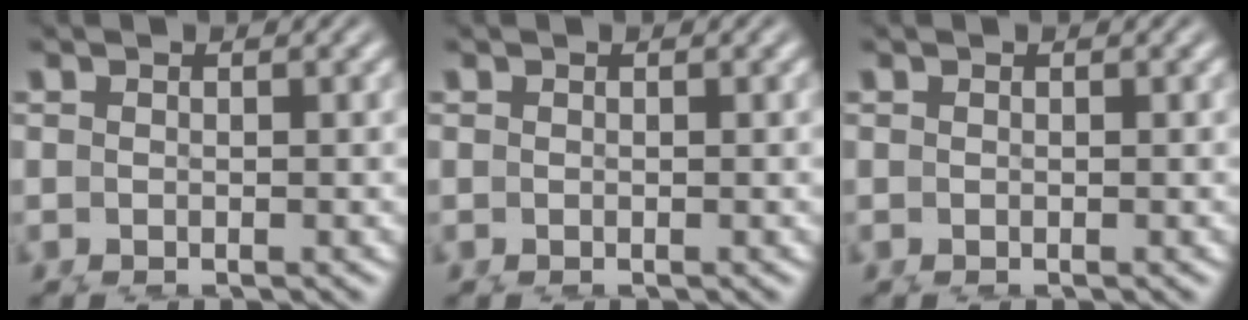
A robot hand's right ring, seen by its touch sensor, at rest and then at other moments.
{"total": 0.0}
{"total": 0.0}